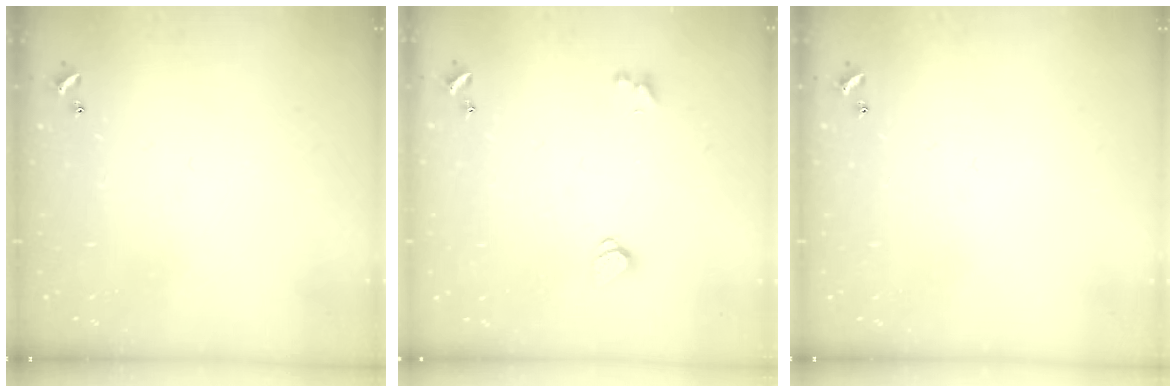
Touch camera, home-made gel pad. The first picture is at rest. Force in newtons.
{"total": 1.5, "press": 1.4, "slide": 0.5}
{"total": 0.0}